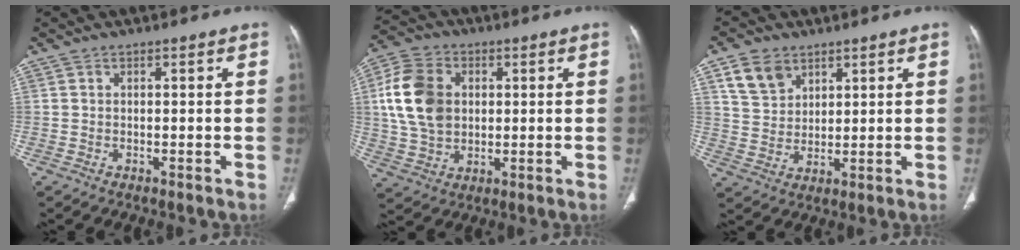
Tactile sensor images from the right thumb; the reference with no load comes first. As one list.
[{"total": 13.4, "force": [2.2, 10.0, 8.7], "torque": [-0.154, 0.004, 0.042]}, {"total": 7.4, "force": [4.2, 5.2, 3.1], "torque": [-0.040, -0.017, 0.088]}]